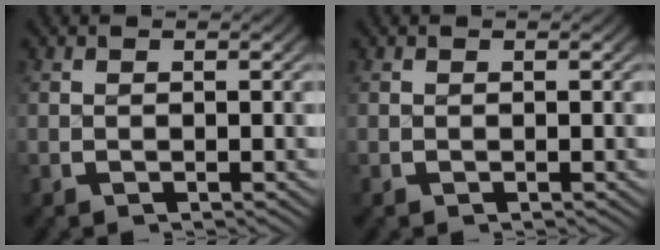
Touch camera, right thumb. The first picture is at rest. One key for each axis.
{"total": 0.0}